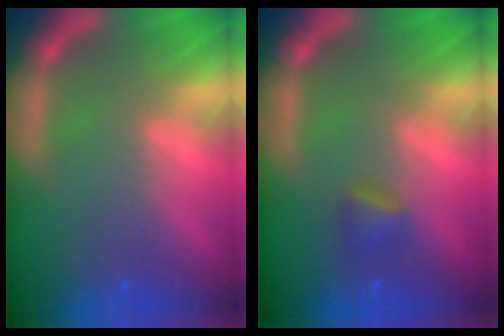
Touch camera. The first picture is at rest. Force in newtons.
{"total": 1.9}